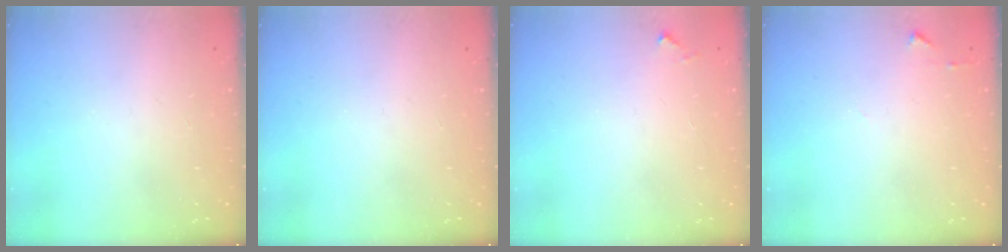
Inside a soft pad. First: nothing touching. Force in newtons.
{"total": 0.0}
{"total": 4.2, "press": 4.2, "slide": 0.1}
{"total": 5.1, "press": 5.1, "slide": 0.6}